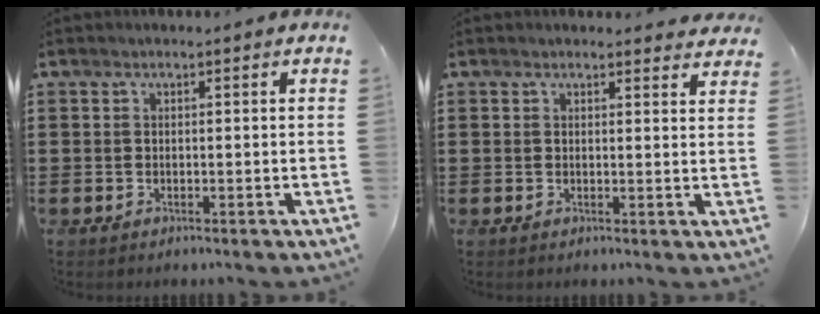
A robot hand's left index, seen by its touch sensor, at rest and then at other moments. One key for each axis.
{"total": 1.7, "fx": 1.6, "fy": 0.3, "fz": 0.3, "tx": -0.001, "ty": 0.000, "tz": 0.031}